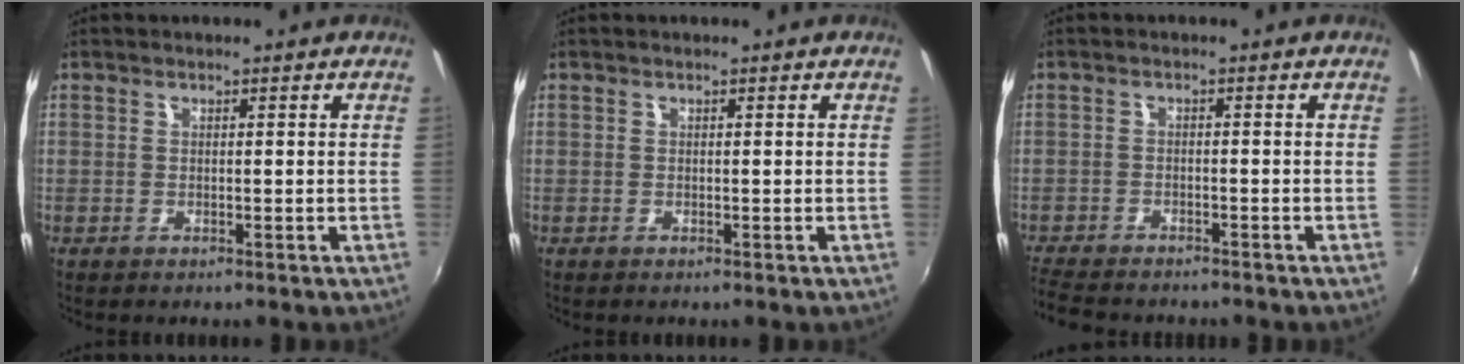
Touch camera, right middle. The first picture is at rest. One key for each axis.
{"total": 0.0}
{"total": 8.3, "fx": -7.5, "fy": 2.1, "fz": 2.9, "tx": -0.085, "ty": -0.022, "tz": -0.126}